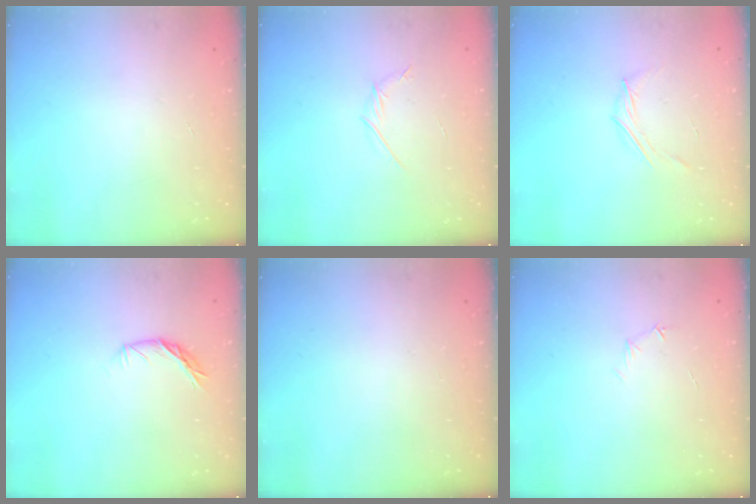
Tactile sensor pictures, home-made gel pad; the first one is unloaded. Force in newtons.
{"total": 3.2, "press": 3.1, "slide": 0.9}
{"total": 3.8, "press": 3.7, "slide": 0.9}
{"total": 6.4, "press": 6.4, "slide": 0.9}
{"total": 0.0}
{"total": 4.1, "press": 3.9, "slide": 1.3}